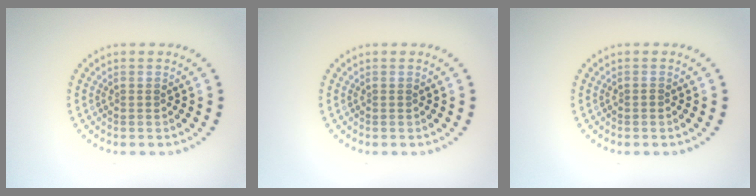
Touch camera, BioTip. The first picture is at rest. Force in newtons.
{"total": 0.0}
{"total": 0.5, "press": 0.4, "slide": 0.4}